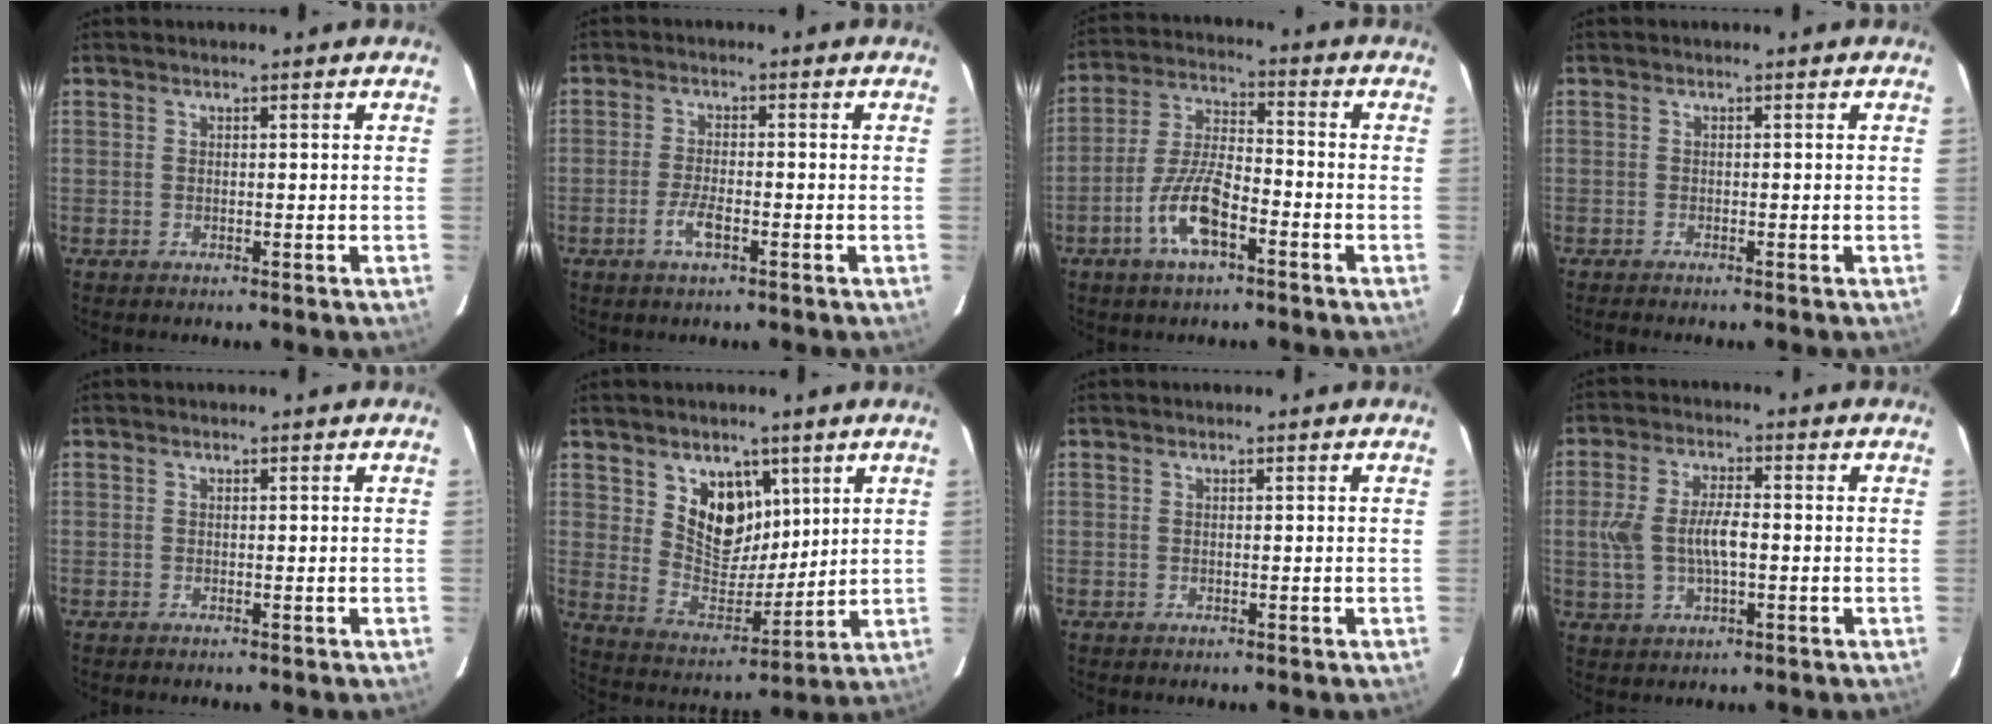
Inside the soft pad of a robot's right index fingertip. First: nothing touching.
{"total": 3.7, "force": [-1.9, 0.9, 3.0], "torque": [-0.070, -0.001, -0.038]}
{"total": 10.1, "force": [-5.2, 3.0, 8.2], "torque": [-0.174, 0.002, -0.099]}
{"total": 1.0, "force": [-0.9, 0.0, 0.4], "torque": [-0.012, -0.004, -0.017]}
{"total": 0.0}
{"total": 11.0, "force": [5.4, 7.6, 5.8], "torque": [-0.097, -0.011, 0.111]}
{"total": 0.0}
{"total": 8.2, "force": [-0.7, 3.6, 7.3], "torque": [-0.152, 0.005, -0.011]}